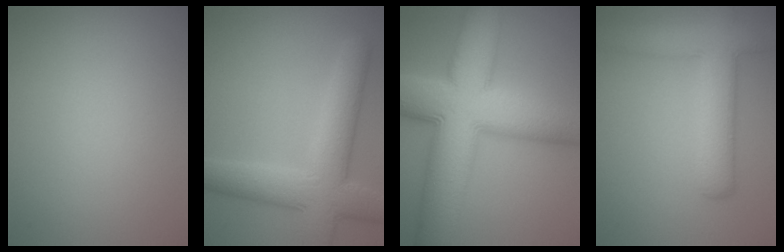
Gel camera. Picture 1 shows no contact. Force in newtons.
{"total": 7.3, "press": 7.3, "slide": 0.4}
{"total": 14.2, "press": 14.2, "slide": 0.2}
{"total": 6.0, "press": 6.0, "slide": 0.5}